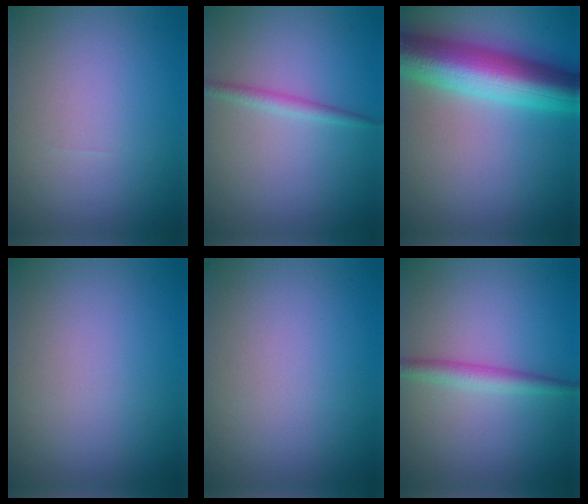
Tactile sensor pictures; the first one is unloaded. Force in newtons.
{"total": 1.4, "press": 1.4, "slide": 0.1}
{"total": 10.7, "press": 10.7, "slide": 0.1}
{"total": 0.0}
{"total": 0.0}
{"total": 2.2, "press": 2.2, "slide": 0.1}